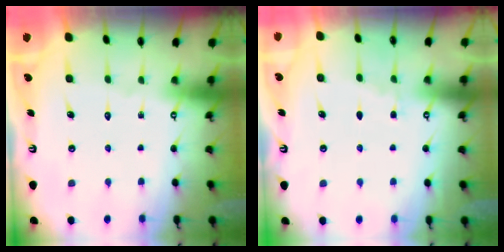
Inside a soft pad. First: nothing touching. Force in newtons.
{"total": 4.3, "press": 4.3, "slide": 0.4}